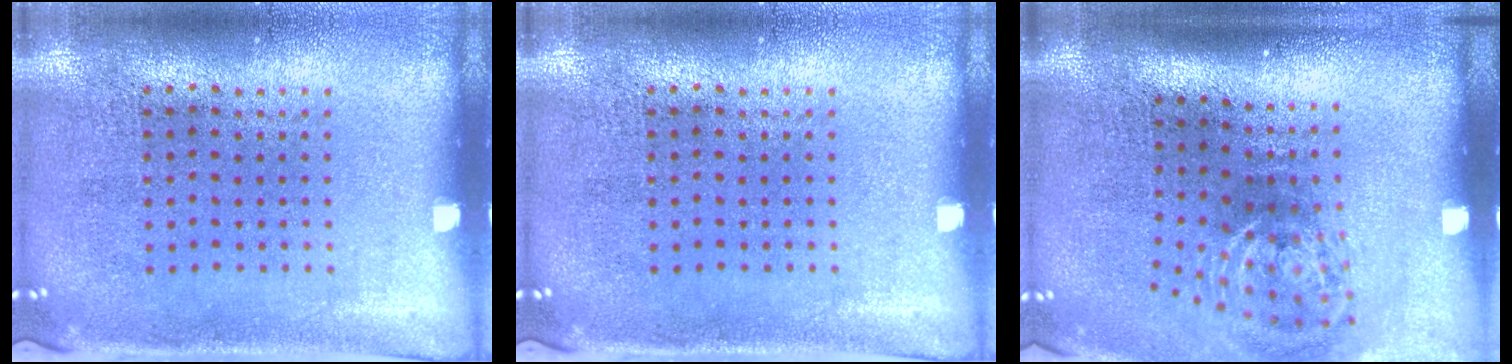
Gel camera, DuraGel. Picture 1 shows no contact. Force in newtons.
{"total": 0.0}
{"total": 2.2, "press": 1.3, "slide": 1.7}